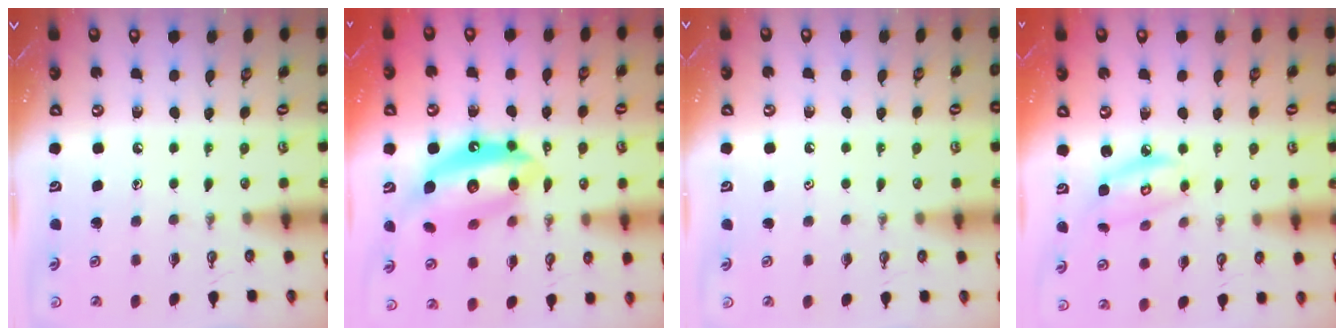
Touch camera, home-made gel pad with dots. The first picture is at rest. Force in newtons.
{"total": 15.5, "press": 15.5, "slide": 1.3}
{"total": 0.8, "press": 0.2, "slide": 0.7}
{"total": 7.0, "press": 7.0, "slide": 0.5}